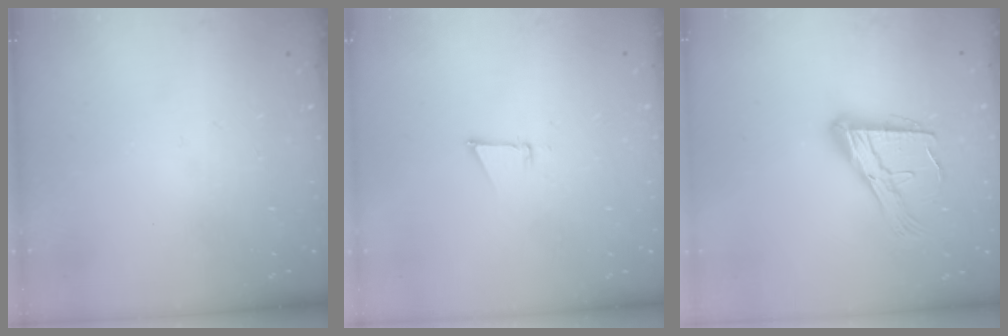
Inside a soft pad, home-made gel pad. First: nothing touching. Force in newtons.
{"total": 2.7, "press": 2.6, "slide": 0.8}
{"total": 15.2, "press": 15.2, "slide": 1.2}